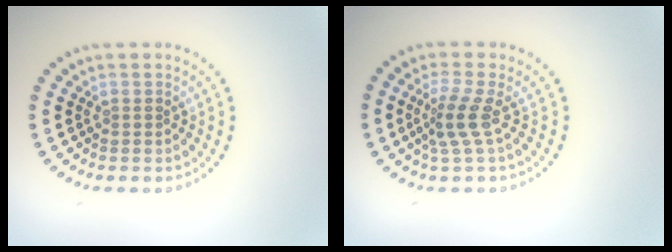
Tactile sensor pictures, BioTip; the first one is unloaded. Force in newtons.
{"total": 2.5, "press": 1.8, "slide": 1.8}